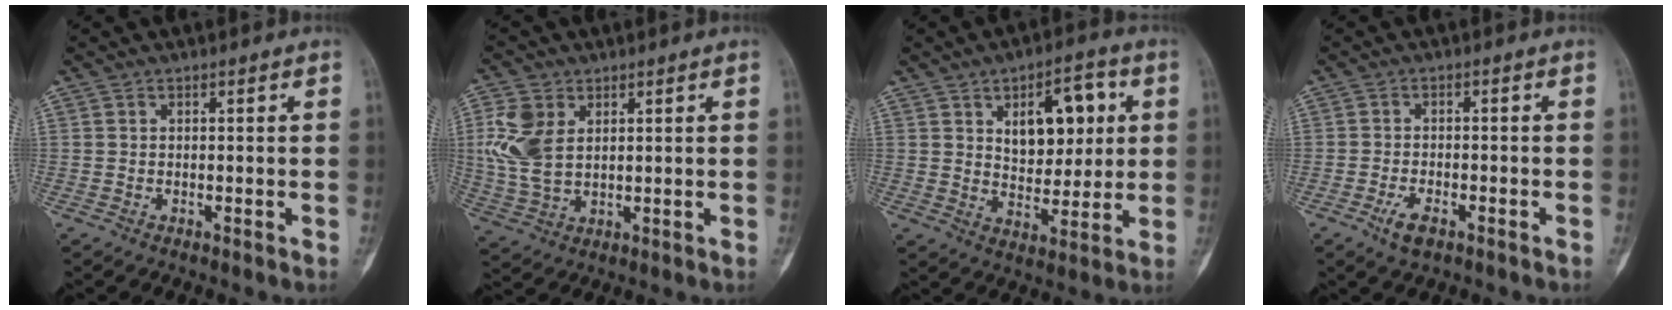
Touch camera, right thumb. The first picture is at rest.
{"total": 9.2, "force": [2.3, 6.1, 6.5], "torque": [-0.137, -0.003, 0.053]}
{"total": 12.8, "force": [3.9, 7.3, 9.7], "torque": [-0.092, -0.008, 0.061]}
{"total": 3.9, "force": [-2.1, 1.7, 2.7], "torque": [-0.051, 0.008, -0.037]}